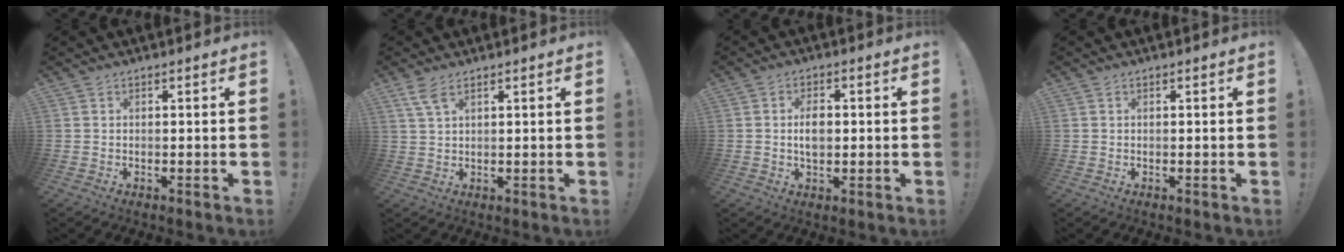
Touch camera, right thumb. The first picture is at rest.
{"total": 4.4, "force": [2.6, 1.2, 3.3], "torque": [-0.071, -0.005, 0.048]}
{"total": 5.1, "force": [0.1, 3.2, 3.9], "torque": [-0.065, 0.002, -0.002]}
{"total": 0.0}